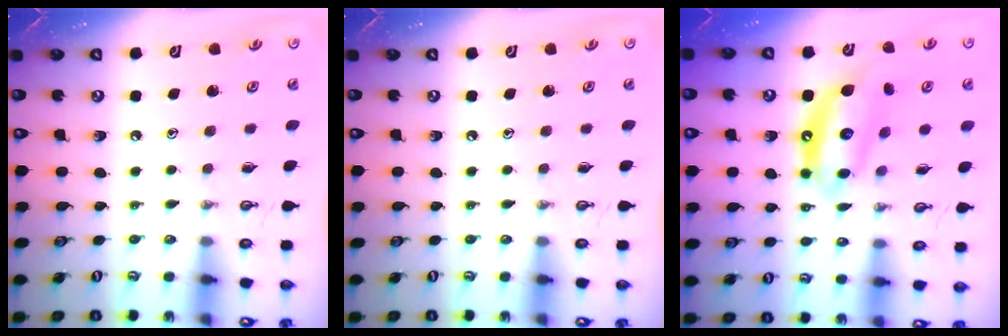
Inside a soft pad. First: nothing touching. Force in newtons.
{"total": 0.0}
{"total": 12.1, "press": 12.0, "slide": 1.2}